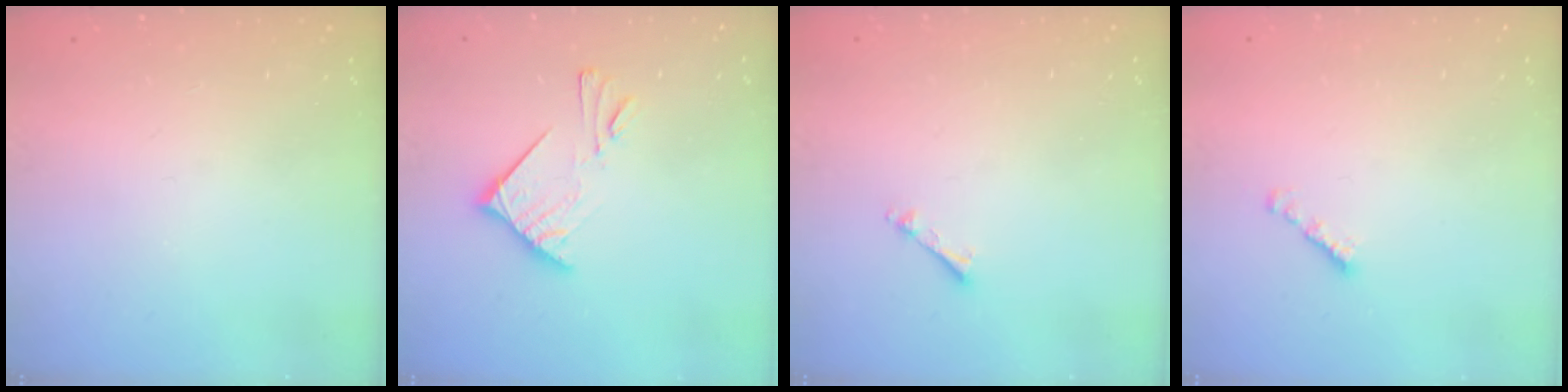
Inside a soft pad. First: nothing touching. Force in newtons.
{"total": 7.7, "press": 7.6, "slide": 0.8}
{"total": 1.3, "press": 1.3, "slide": 0.3}
{"total": 1.8, "press": 1.7, "slide": 0.6}